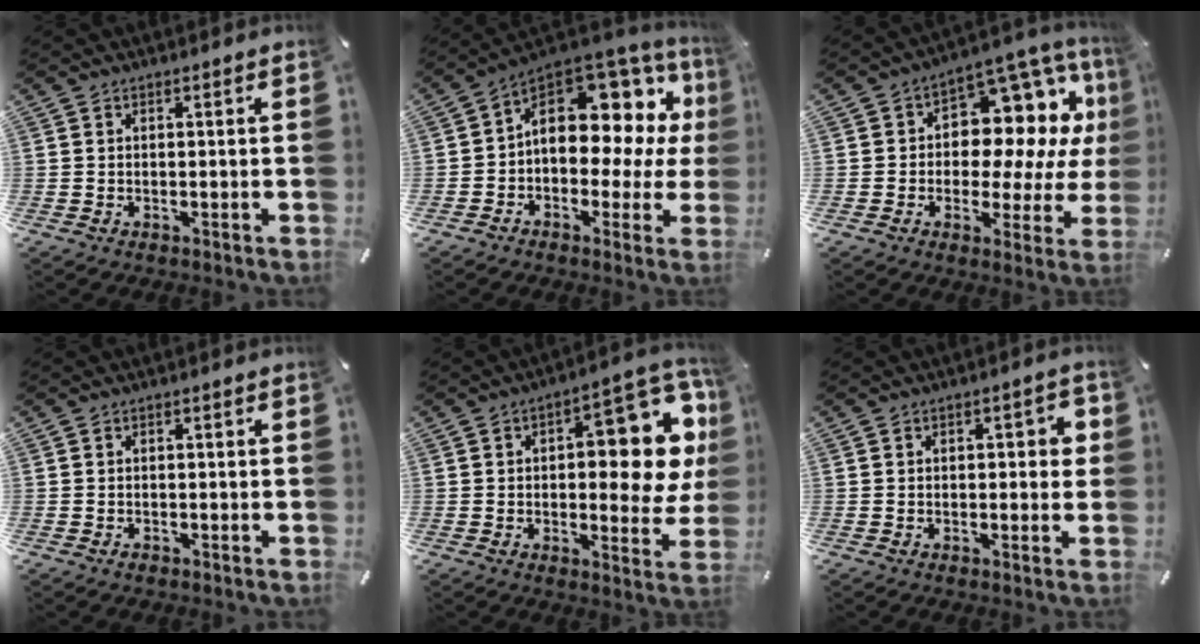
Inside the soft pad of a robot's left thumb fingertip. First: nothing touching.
{"total": 12.9, "force": [4.5, 8.6, 8.5], "torque": [-0.112, -0.050, 0.075]}
{"total": 13.3, "force": [3.9, 9.4, 8.6], "torque": [-0.107, -0.045, 0.072]}
{"total": 0.9, "force": [-0.5, 0.6, 0.4], "torque": [-0.009, 0.002, -0.012]}
{"total": 18.6, "force": [4.9, 8.0, 16.1], "torque": [-0.194, -0.045, 0.077]}
{"total": 3.7, "force": [-0.1, 2.0, 3.1], "torque": [-0.042, 0.005, -0.008]}